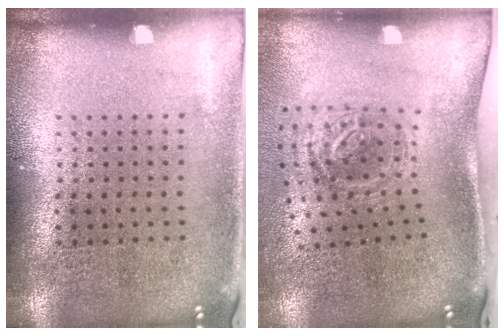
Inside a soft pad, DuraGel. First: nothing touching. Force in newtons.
{"total": 1.8, "press": 1.2, "slide": 1.3}